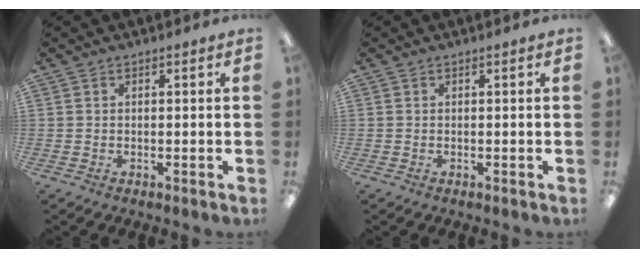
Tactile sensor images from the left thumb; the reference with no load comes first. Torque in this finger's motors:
{"motor_torque": [0.00, 0.00, 0.17, -0.17, 0.00]}